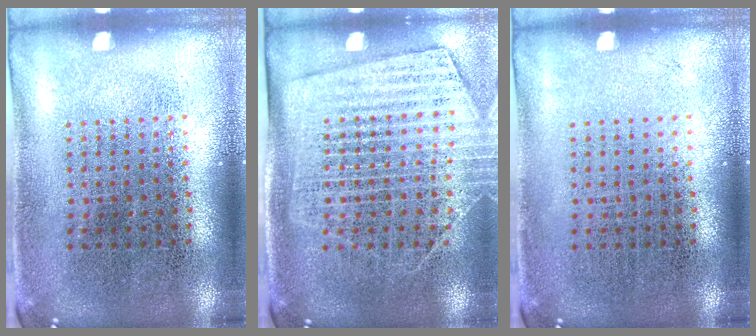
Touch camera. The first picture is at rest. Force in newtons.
{"total": 1.8, "press": 1.5, "slide": 1.0}
{"total": 0.0}